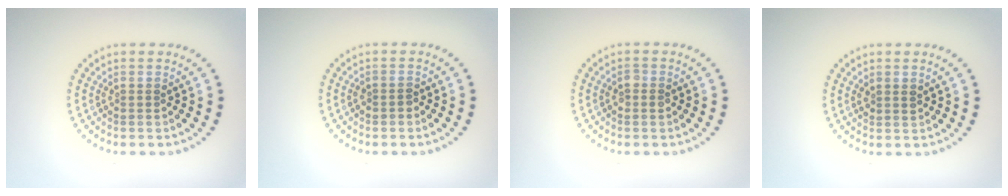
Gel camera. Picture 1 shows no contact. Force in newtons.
{"total": 0.9, "press": 0.8, "slide": 0.4}
{"total": 1.0, "press": 1.0, "slide": 0.1}
{"total": 1.1, "press": 1.0, "slide": 0.4}